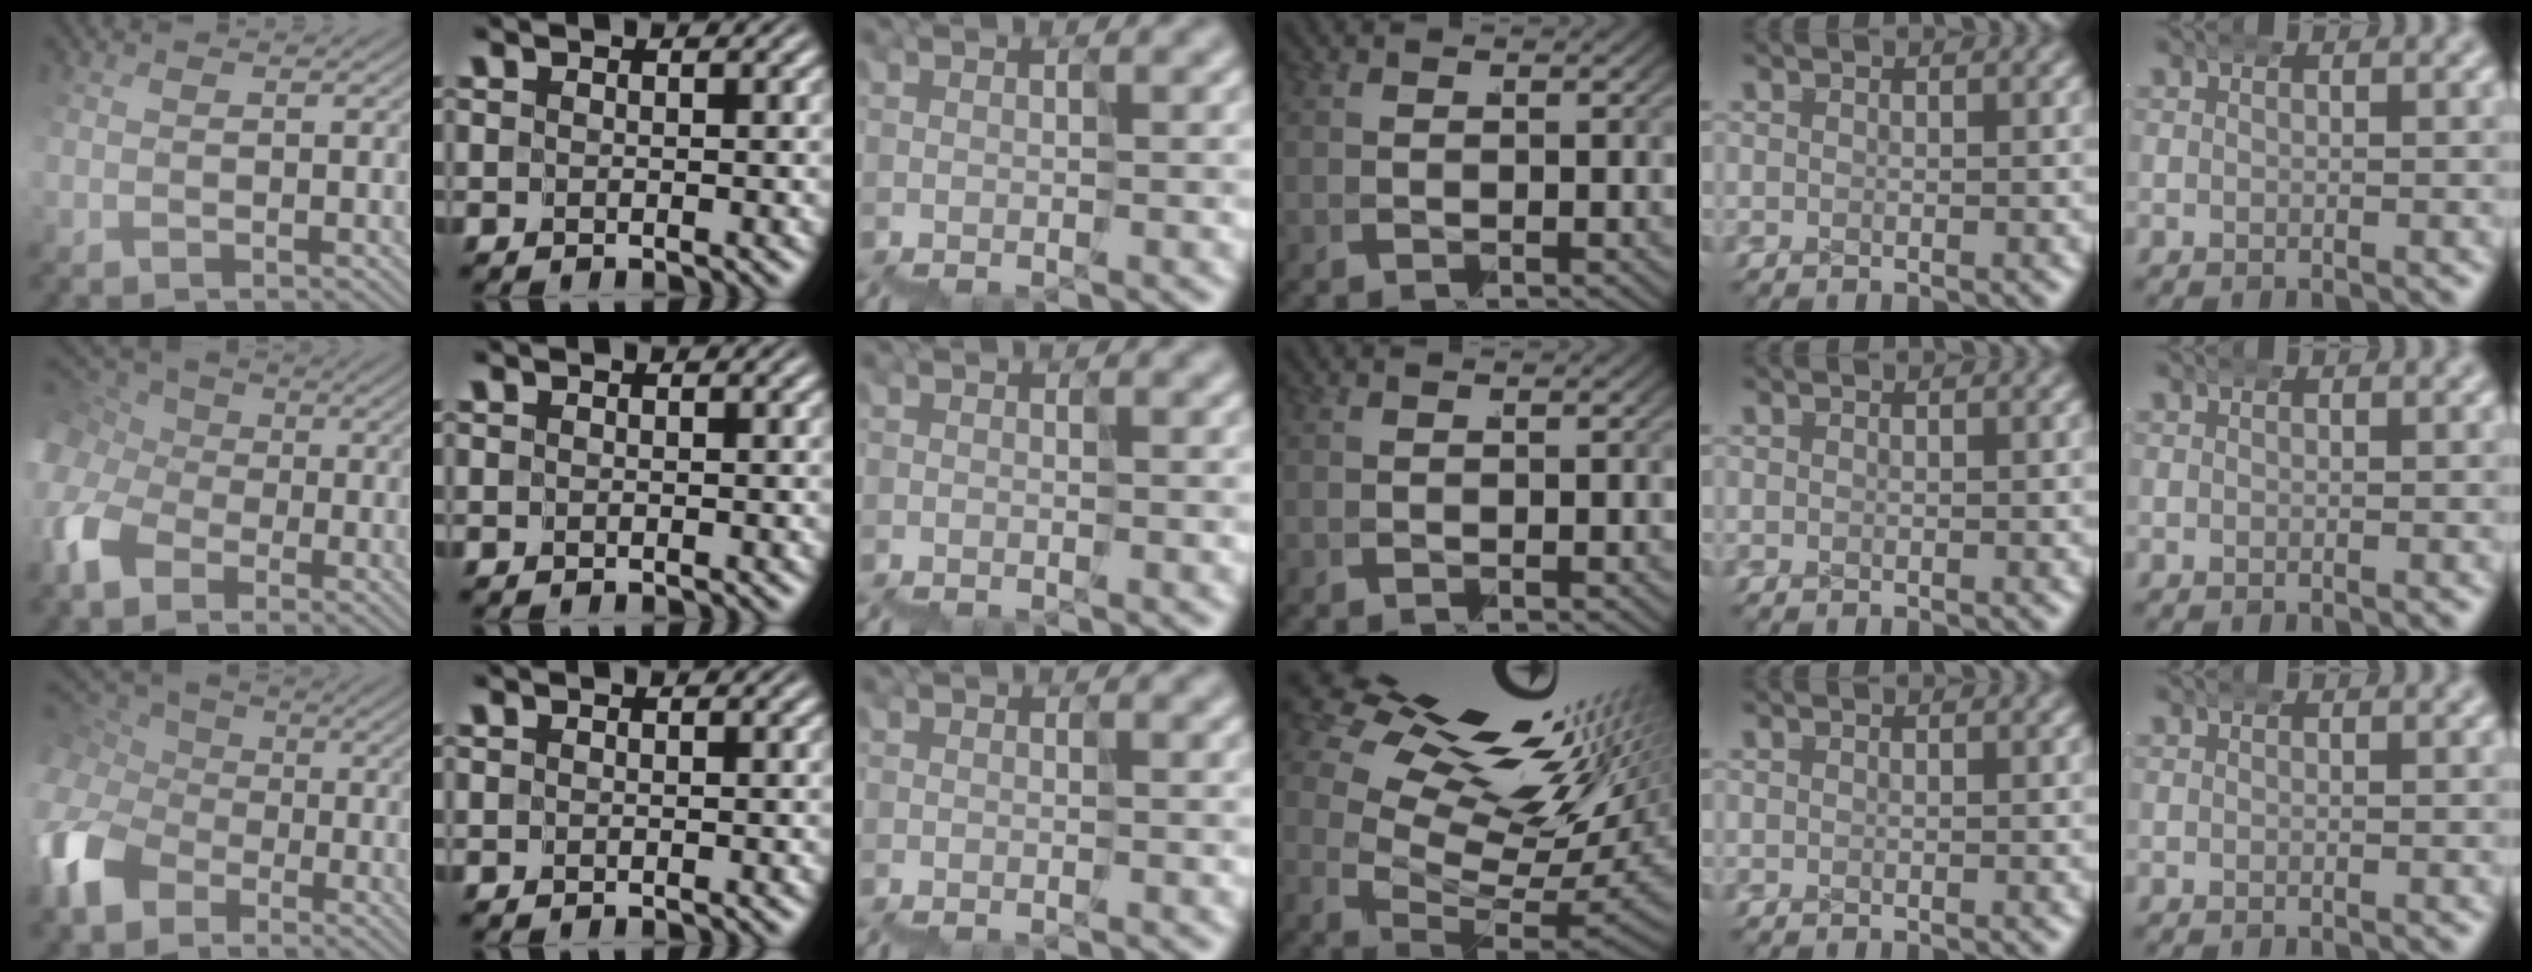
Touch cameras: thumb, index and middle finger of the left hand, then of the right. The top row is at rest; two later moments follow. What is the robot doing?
{"motion": "wrap", "object": "ethernet cable"}